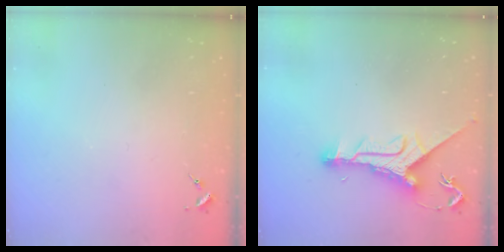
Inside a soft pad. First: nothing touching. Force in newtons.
{"total": 10.4, "press": 10.4, "slide": 0.8}